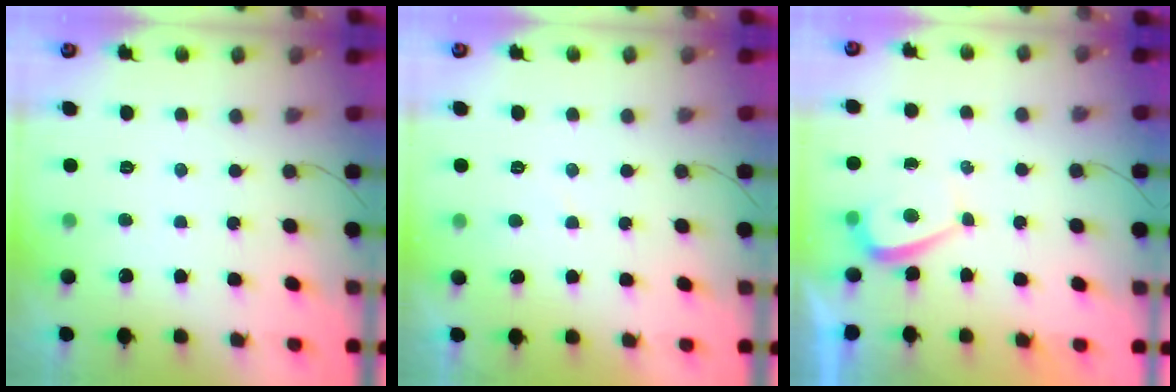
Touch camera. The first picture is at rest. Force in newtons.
{"total": 2.0, "press": 1.9, "slide": 0.3}
{"total": 1.3, "press": 1.1, "slide": 0.5}